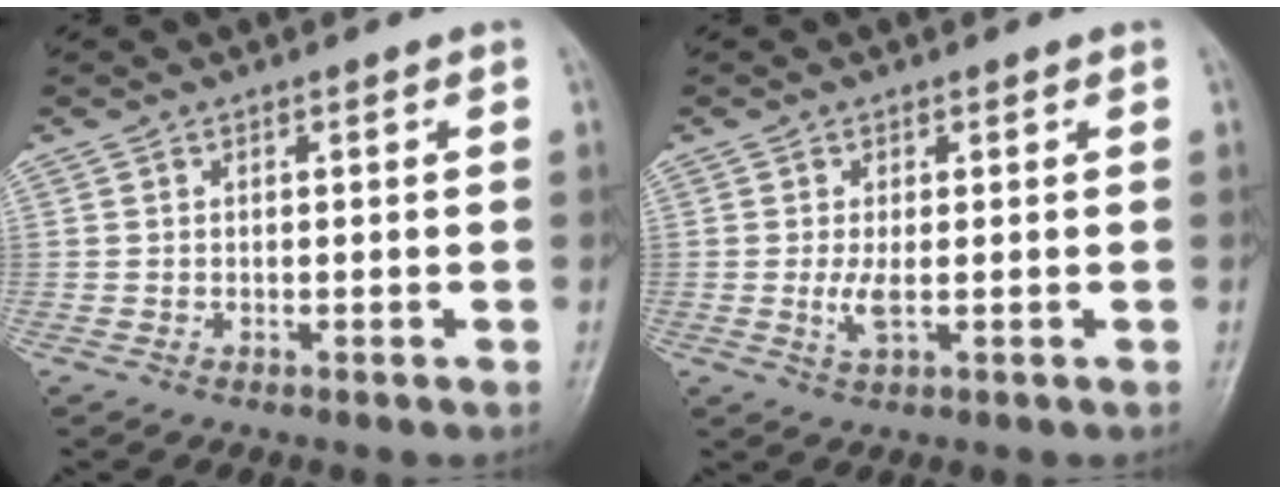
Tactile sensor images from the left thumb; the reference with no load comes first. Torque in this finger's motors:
{"motor_torque": [0.00, 0.08, 0.13, 0.02, 0.02]}